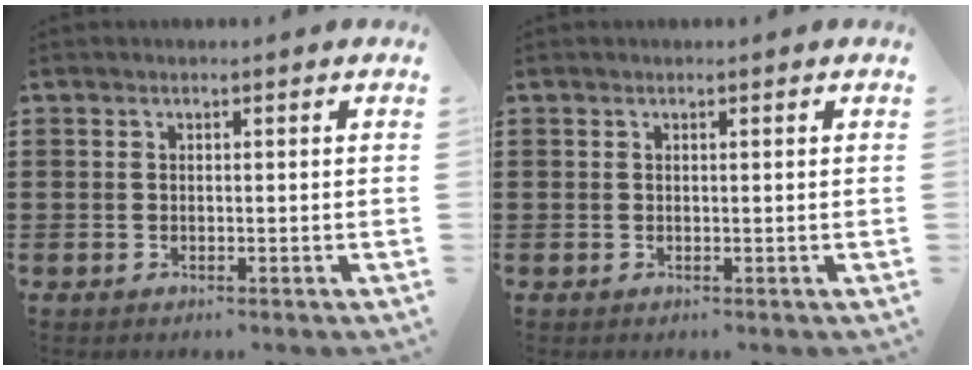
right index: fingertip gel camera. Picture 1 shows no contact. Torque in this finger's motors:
{"motor_torque": [-0.27, 0.09, 0.00, 0.02]}